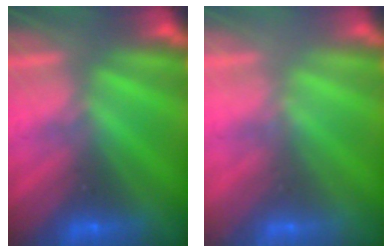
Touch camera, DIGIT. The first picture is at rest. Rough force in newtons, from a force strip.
{"total": 2.2}